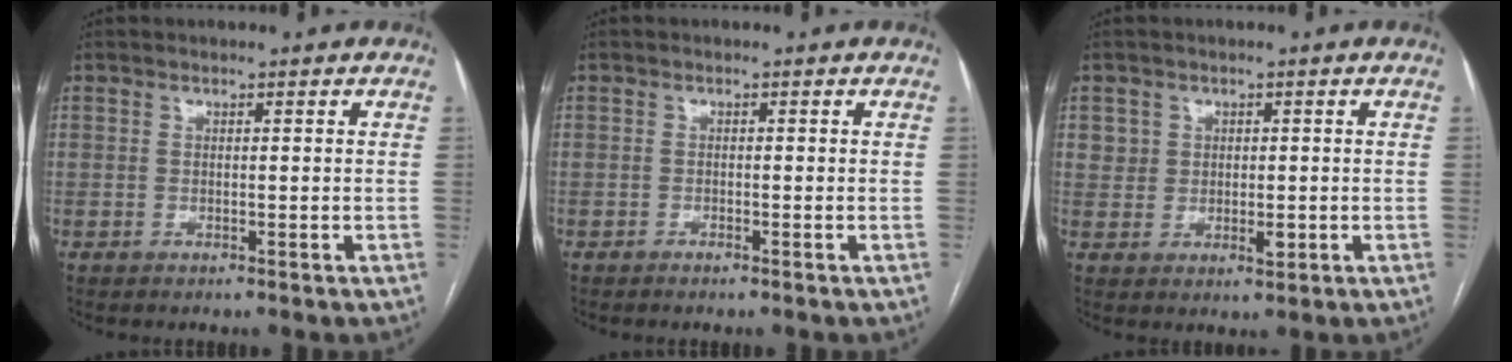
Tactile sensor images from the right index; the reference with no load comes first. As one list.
[{"total": 0.7, "force": [-0.6, 0.1, 0.3], "torque": [-0.010, -0.001, -0.009]}, {"total": 3.5, "force": [0.4, 3.0, 1.6], "torque": [-0.019, 0.002, 0.010]}]